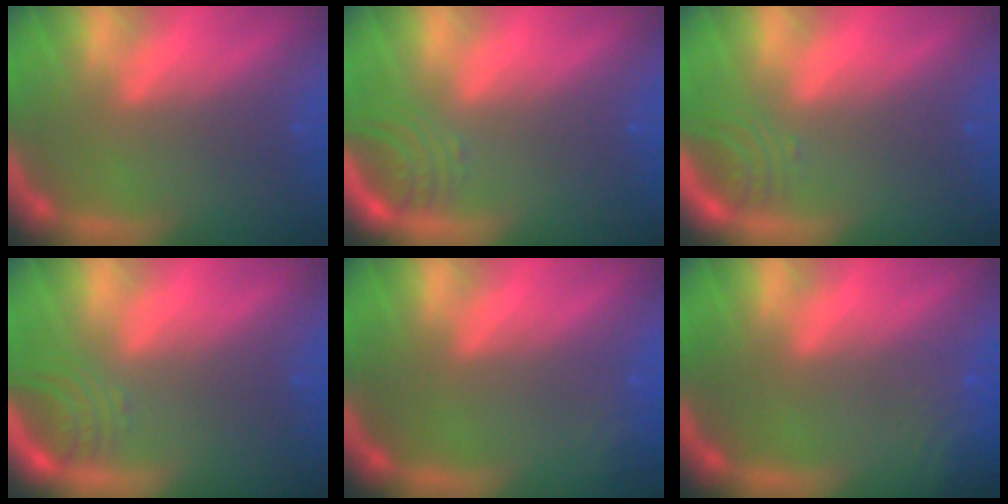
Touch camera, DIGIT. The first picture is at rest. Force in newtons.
{"total": 2.5}
{"total": 2.0}
{"total": 2.5}
{"total": 1.4}
{"total": 4.0}